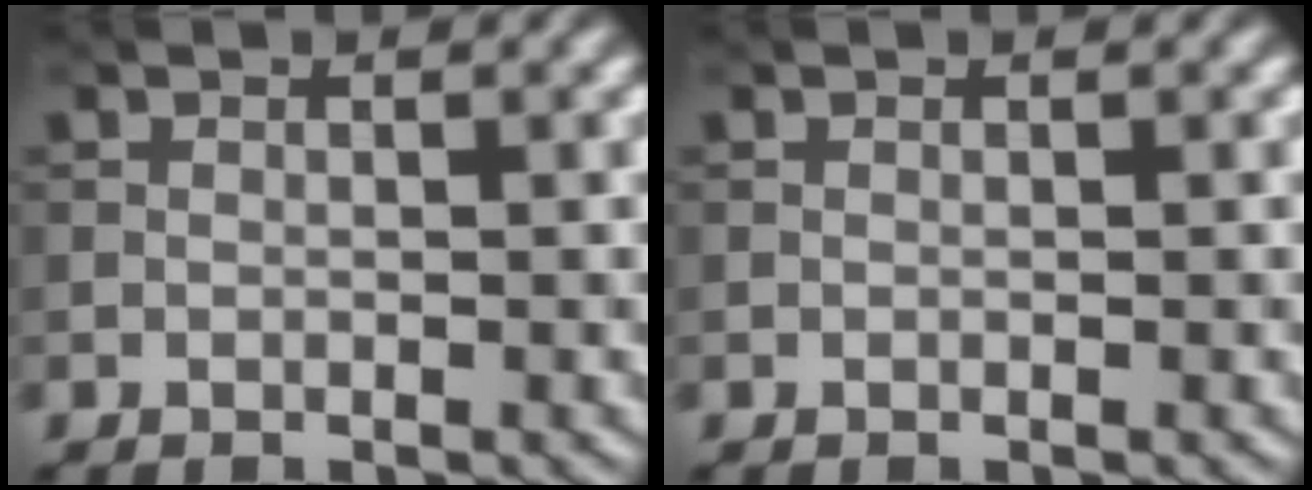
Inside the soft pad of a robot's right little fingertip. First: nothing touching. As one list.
[{"total": 0.0}]